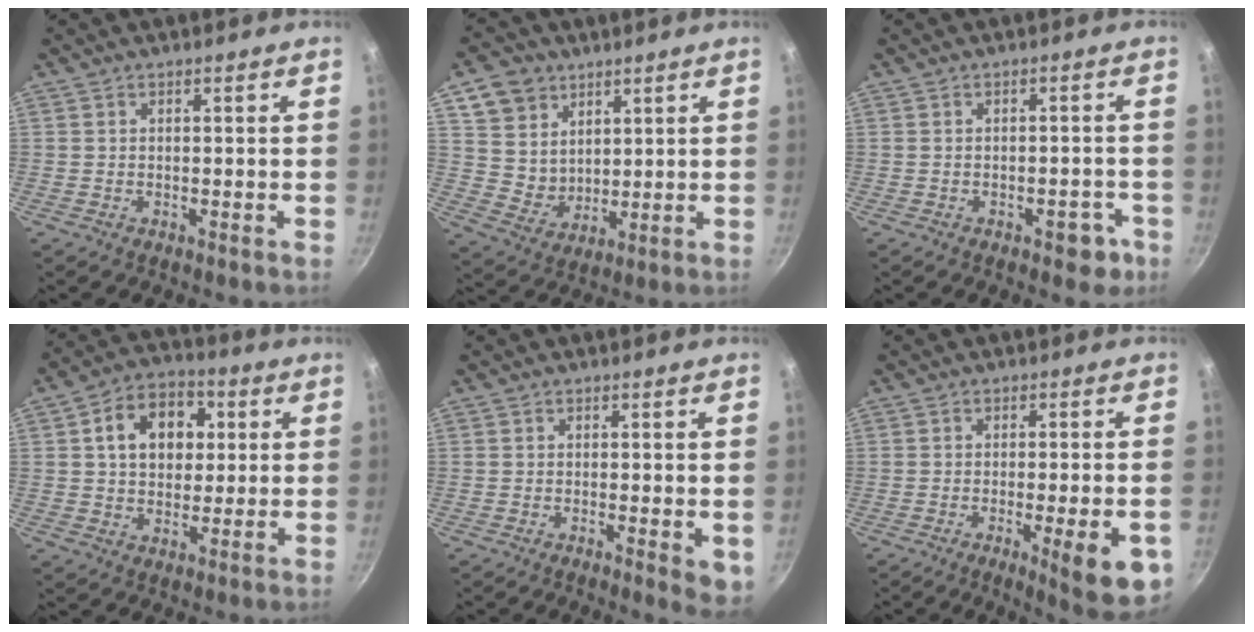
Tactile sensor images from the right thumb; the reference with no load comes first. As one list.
[{"total": 10.3, "force": [5.2, 8.2, 3.4], "torque": [-0.033, -0.018, 0.107]}, {"total": 4.5, "force": [-2.2, 2.4, 3.1], "torque": [-0.019, 0.023, -0.018]}, {"total": 12.7, "force": [3.0, 9.5, 7.9], "torque": [-0.092, 0.014, 0.037]}, {"total": 4.6, "force": [-0.8, 1.5, 4.2], "torque": [-0.049, -0.010, -0.010]}, {"total": 11.1, "force": [-3.7, 2.2, 10.2], "torque": [-0.118, 0.004, -0.045]}]